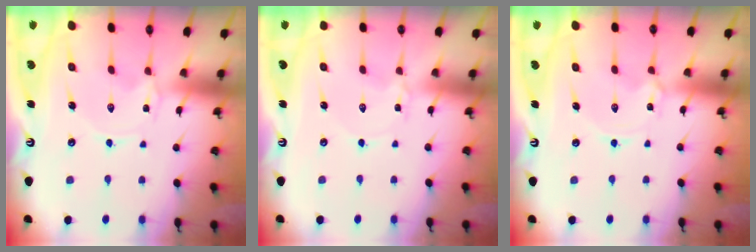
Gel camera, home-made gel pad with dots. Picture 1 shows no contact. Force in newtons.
{"total": 0.8, "press": 0.8, "slide": 0.1}
{"total": 1.5, "press": 1.5, "slide": 0.1}